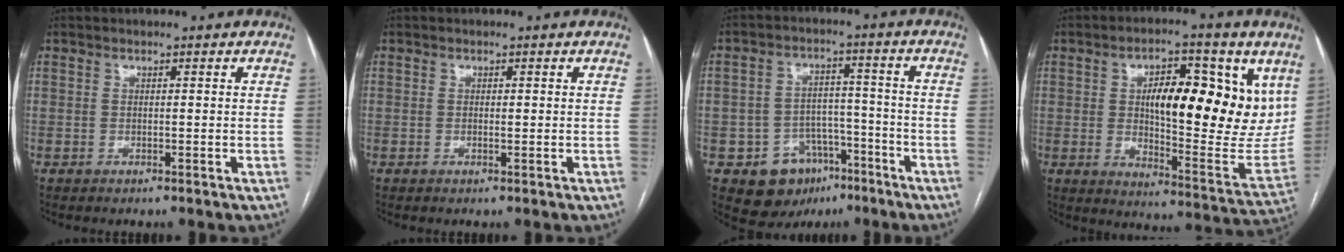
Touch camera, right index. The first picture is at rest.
{"total": 0.7, "force": [0.0, 0.2, 0.6], "torque": [-0.010, -0.001, 0.000]}
{"total": 9.5, "force": [-4.9, 7.5, 3.1], "torque": [-0.047, 0.027, -0.064]}
{"total": 21.3, "force": [6.6, 7.2, 19.0], "torque": [-0.264, 0.014, 0.107]}